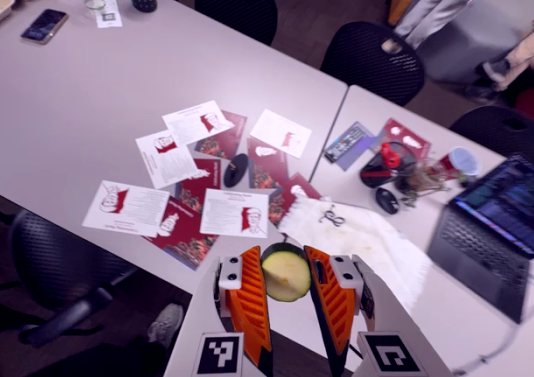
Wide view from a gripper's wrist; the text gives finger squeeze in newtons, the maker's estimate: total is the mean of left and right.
{"total": 11.9, "left": 11.7, "right": 12.0}